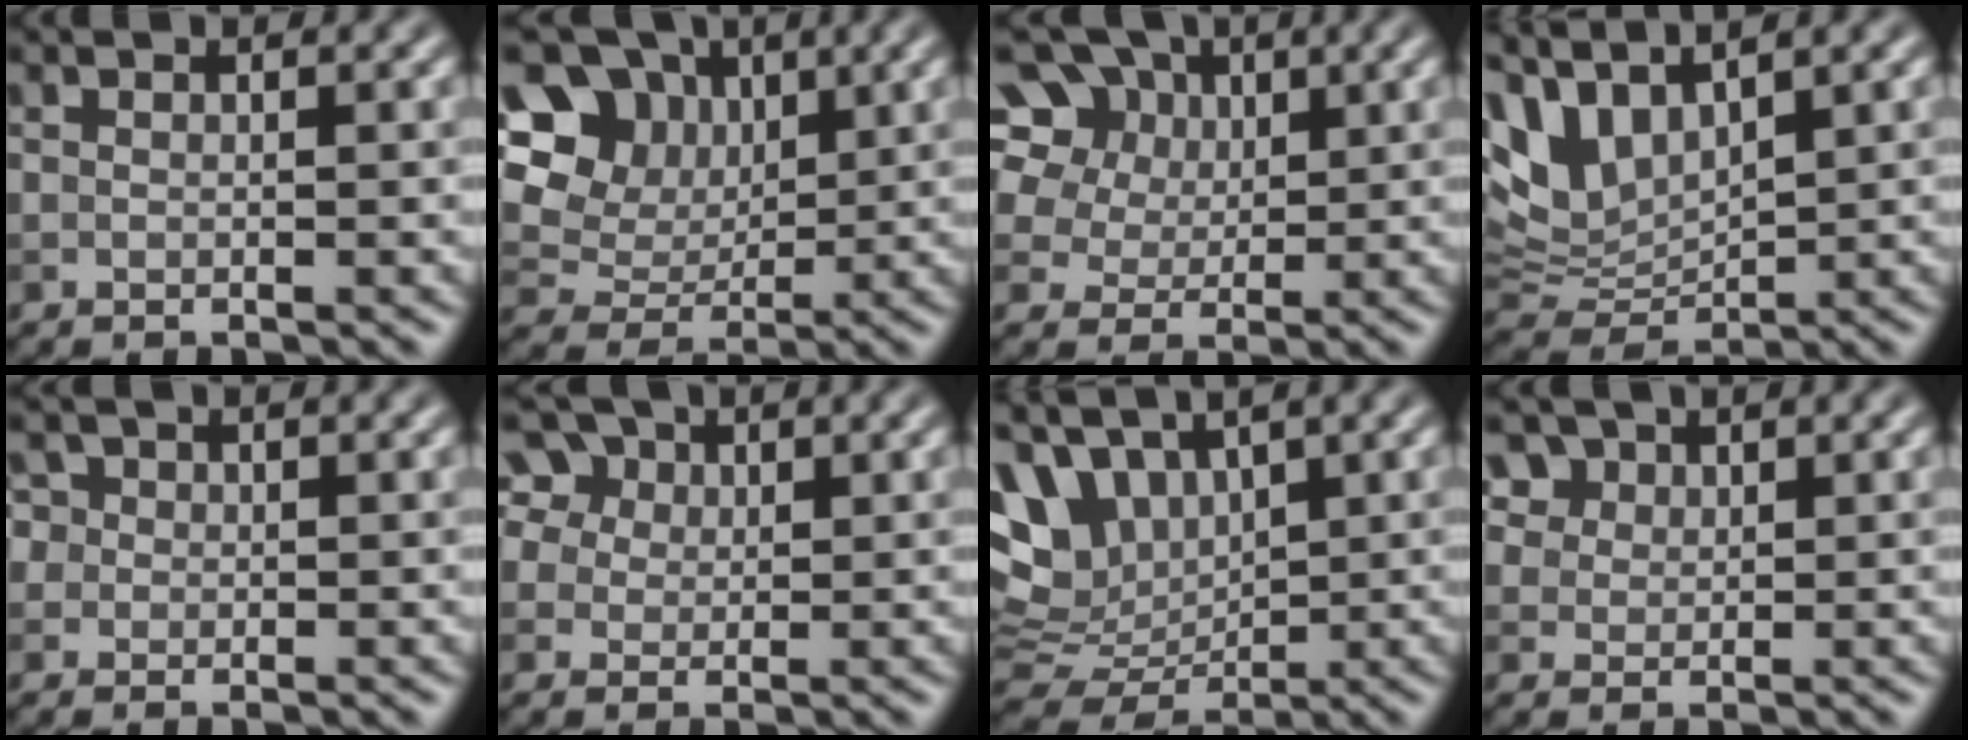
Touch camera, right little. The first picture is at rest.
{"total": 12.4, "force": [4.8, 9.8, 5.8], "torque": [-0.127, 0.024, 0.088]}
{"total": 13.8, "force": [7.2, 9.7, 6.6], "torque": [-0.157, 0.042, 0.127]}
{"total": 5.5, "force": [3.2, 2.7, 3.6], "torque": [-0.092, -0.002, 0.067]}
{"total": 3.1, "force": [1.3, 2.5, 1.2], "torque": [-0.012, 0.016, 0.004]}
{"total": 10.5, "force": [6.0, 7.2, 4.6], "torque": [-0.102, 0.035, 0.080]}
{"total": 7.9, "force": [3.5, 5.2, 4.7], "torque": [-0.093, 0.008, 0.074]}
{"total": 5.9, "force": [3.6, 4.2, 2.2], "torque": [-0.063, 0.002, 0.065]}